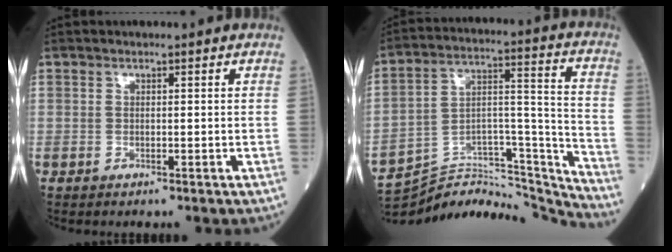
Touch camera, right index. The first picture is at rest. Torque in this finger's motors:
{"motor_torque": [-0.51, -0.52, -0.32, -0.09]}